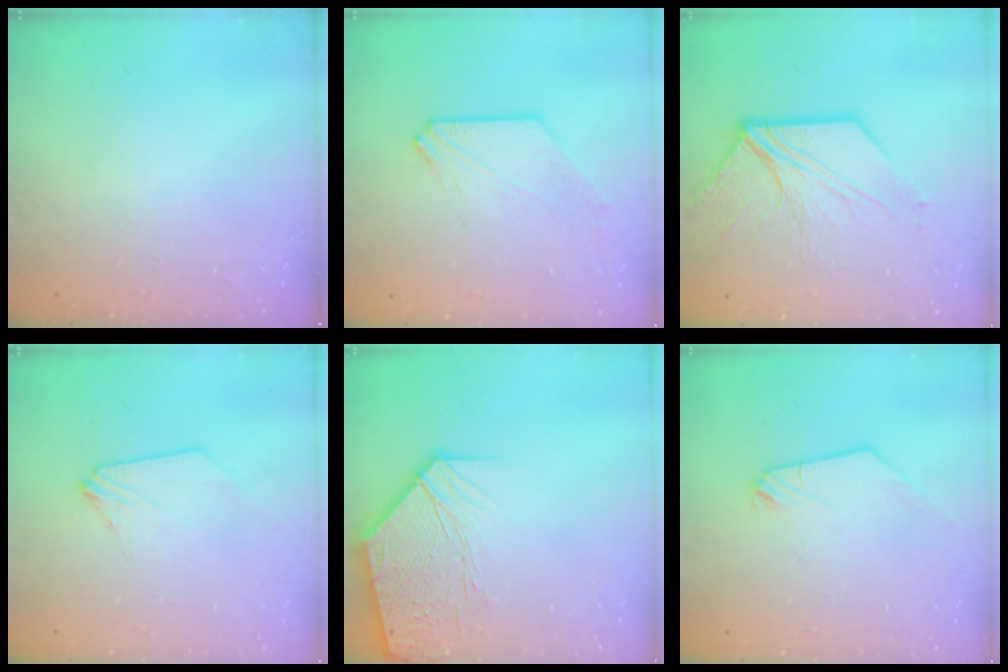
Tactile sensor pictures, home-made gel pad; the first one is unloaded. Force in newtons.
{"total": 2.4, "press": 2.4, "slide": 0.3}
{"total": 9.4, "press": 9.4, "slide": 0.3}
{"total": 0.7, "press": 0.7, "slide": 0.0}
{"total": 11.1, "press": 10.9, "slide": 1.8}
{"total": 0.6, "press": 0.6, "slide": 0.1}